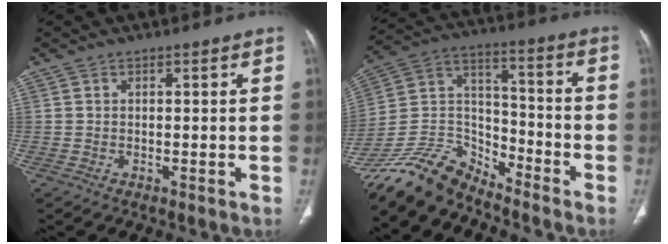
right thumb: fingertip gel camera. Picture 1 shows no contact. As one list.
[{"total": 13.9, "force": [-12.8, 4.6, 2.9], "torque": [-0.048, 0.091, -0.251]}]